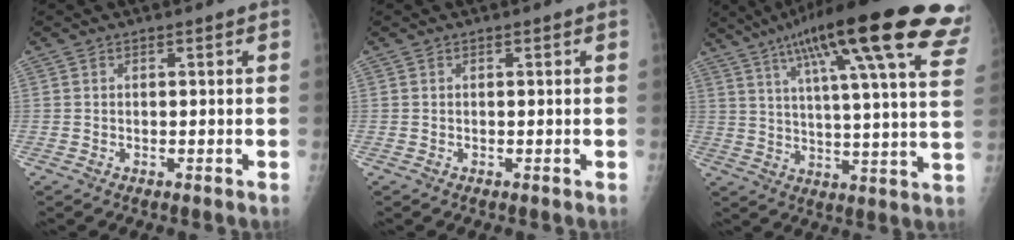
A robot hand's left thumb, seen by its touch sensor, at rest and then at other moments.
{"total": 0.0}
{"total": 29.9, "force": [17.5, 5.1, 23.7], "torque": [-0.303, -0.027, 0.239]}